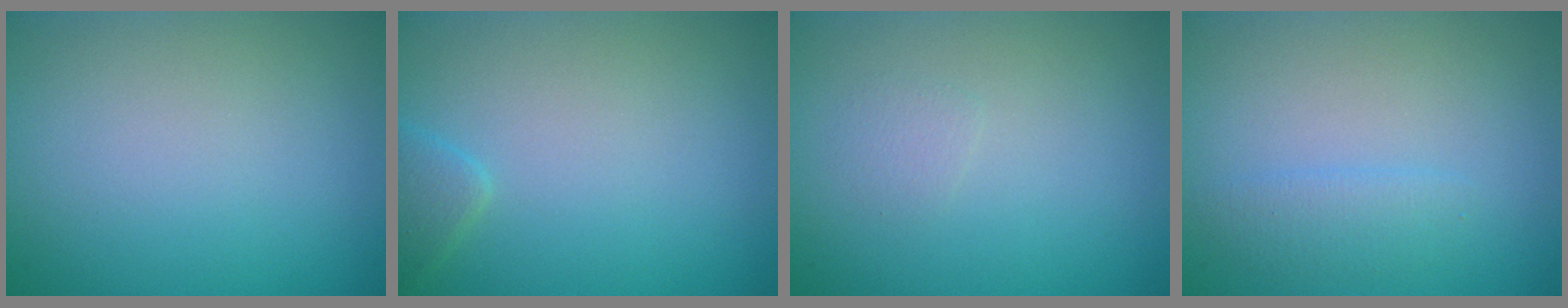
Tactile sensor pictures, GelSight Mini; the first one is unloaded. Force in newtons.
{"total": 1.4, "press": 1.4, "slide": 0.1}
{"total": 0.7, "press": 0.7, "slide": 0.0}
{"total": 1.5, "press": 1.5, "slide": 0.0}